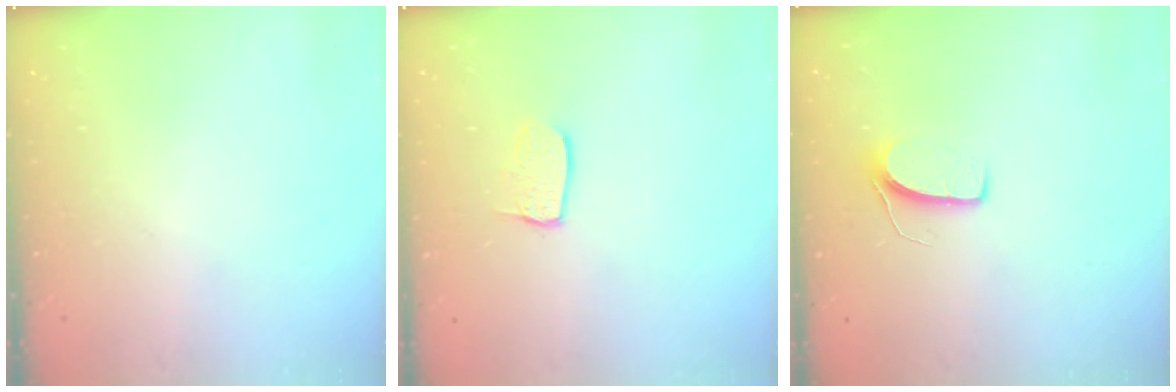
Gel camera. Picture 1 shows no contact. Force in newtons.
{"total": 6.3, "press": 6.3, "slide": 0.2}
{"total": 6.8, "press": 6.7, "slide": 0.5}